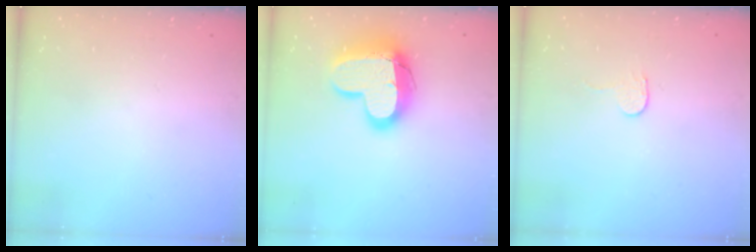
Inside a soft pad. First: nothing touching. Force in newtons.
{"total": 17.2, "press": 17.1, "slide": 1.5}
{"total": 2.7, "press": 2.7, "slide": 0.2}